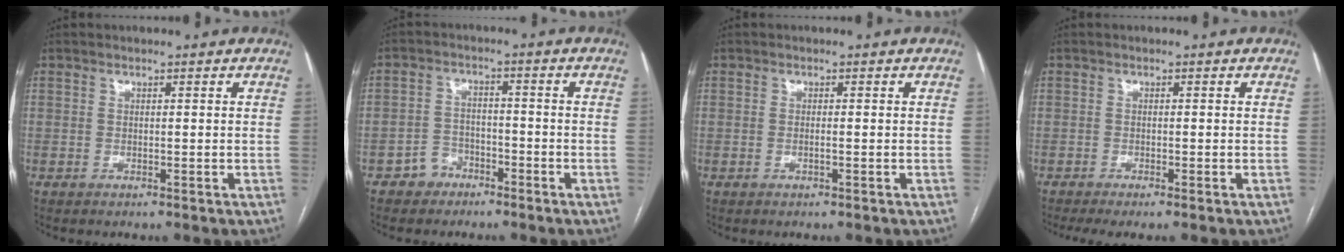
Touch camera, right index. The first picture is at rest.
{"total": 3.9, "force": [-2.7, 2.8, 0.5], "torque": [-0.005, 0.012, -0.047]}
{"total": 0.5, "force": [-0.2, -0.1, 0.5], "torque": [-0.012, -0.001, -0.003]}
{"total": 3.3, "force": [-2.5, 0.1, 2.2], "torque": [-0.035, -0.008, -0.040]}